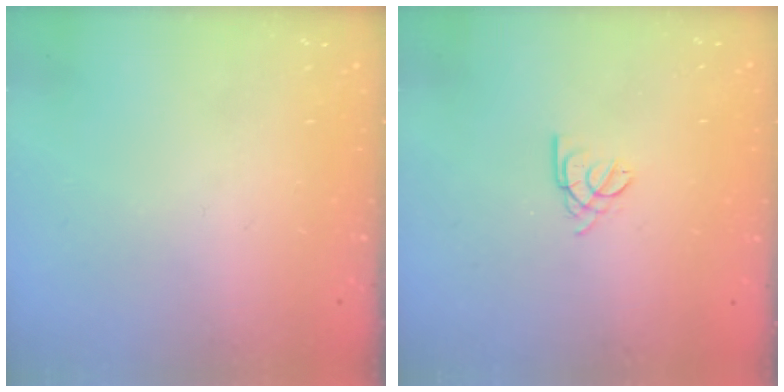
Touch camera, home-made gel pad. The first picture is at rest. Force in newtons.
{"total": 2.2, "press": 2.1, "slide": 0.5}